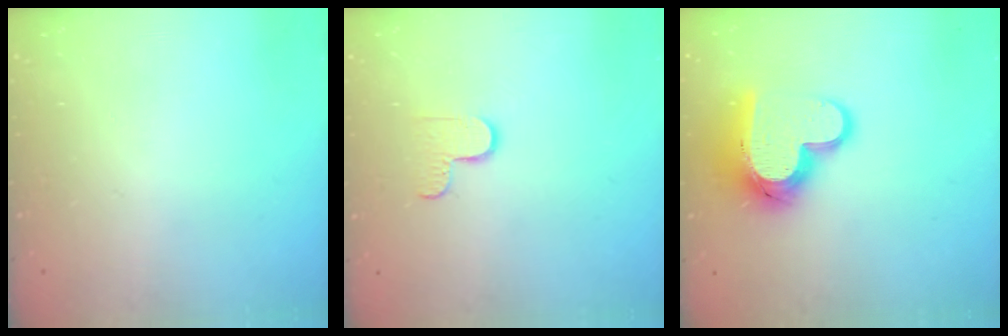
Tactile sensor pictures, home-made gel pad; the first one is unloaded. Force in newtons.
{"total": 4.8, "press": 4.8, "slide": 0.4}
{"total": 15.7, "press": 15.6, "slide": 1.3}